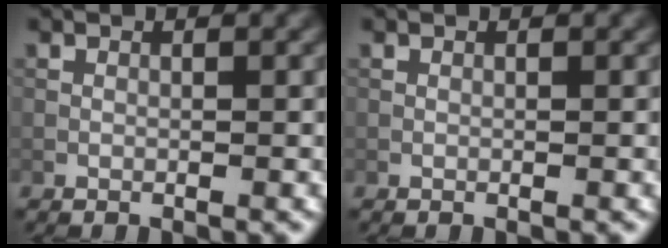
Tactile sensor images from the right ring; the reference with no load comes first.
{"total": 0.0}